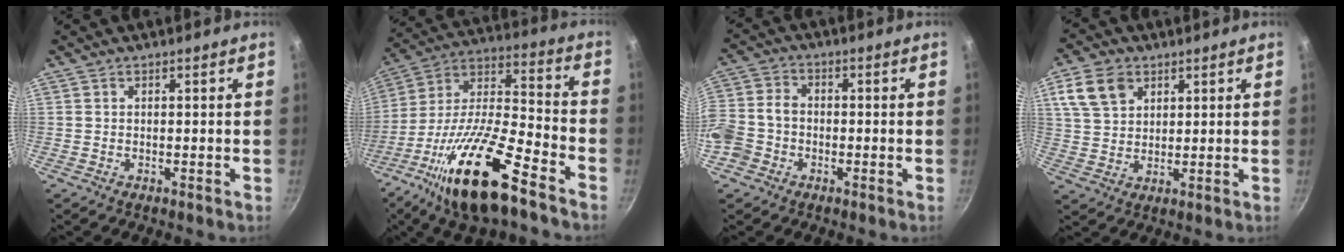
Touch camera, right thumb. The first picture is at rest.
{"total": 21.8, "force": [-12.8, 6.1, 16.5], "torque": [-0.284, 0.068, -0.242]}
{"total": 9.2, "force": [-3.5, 7.2, 4.5], "torque": [-0.076, 0.036, -0.083]}
{"total": 8.9, "force": [4.1, 6.3, 4.8], "torque": [-0.076, 0.000, 0.080]}